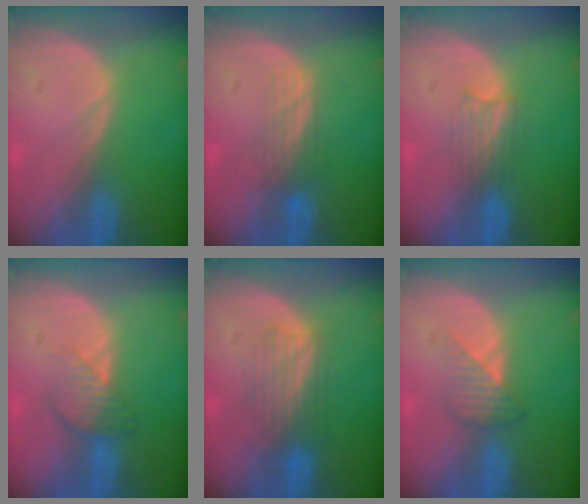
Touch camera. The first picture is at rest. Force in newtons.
{"total": 3.6, "press": 2.9, "slide": 2.2}
{"total": 3.3, "press": 2.9, "slide": 1.5}
{"total": 4.1, "press": 3.5, "slide": 2.0}
{"total": 4.7, "press": 4.7, "slide": 0.3}
{"total": 3.5, "press": 3.2, "slide": 1.4}